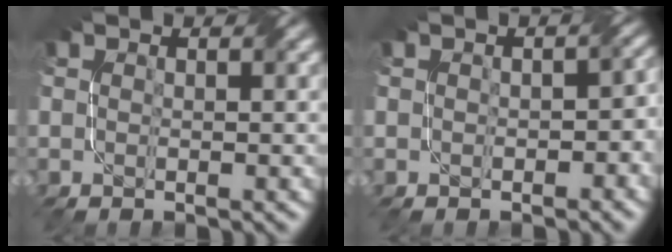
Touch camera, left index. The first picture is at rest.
{"total": 2.7, "force": [-0.4, 1.6, 2.2], "torque": [-0.019, -0.003, -0.002]}